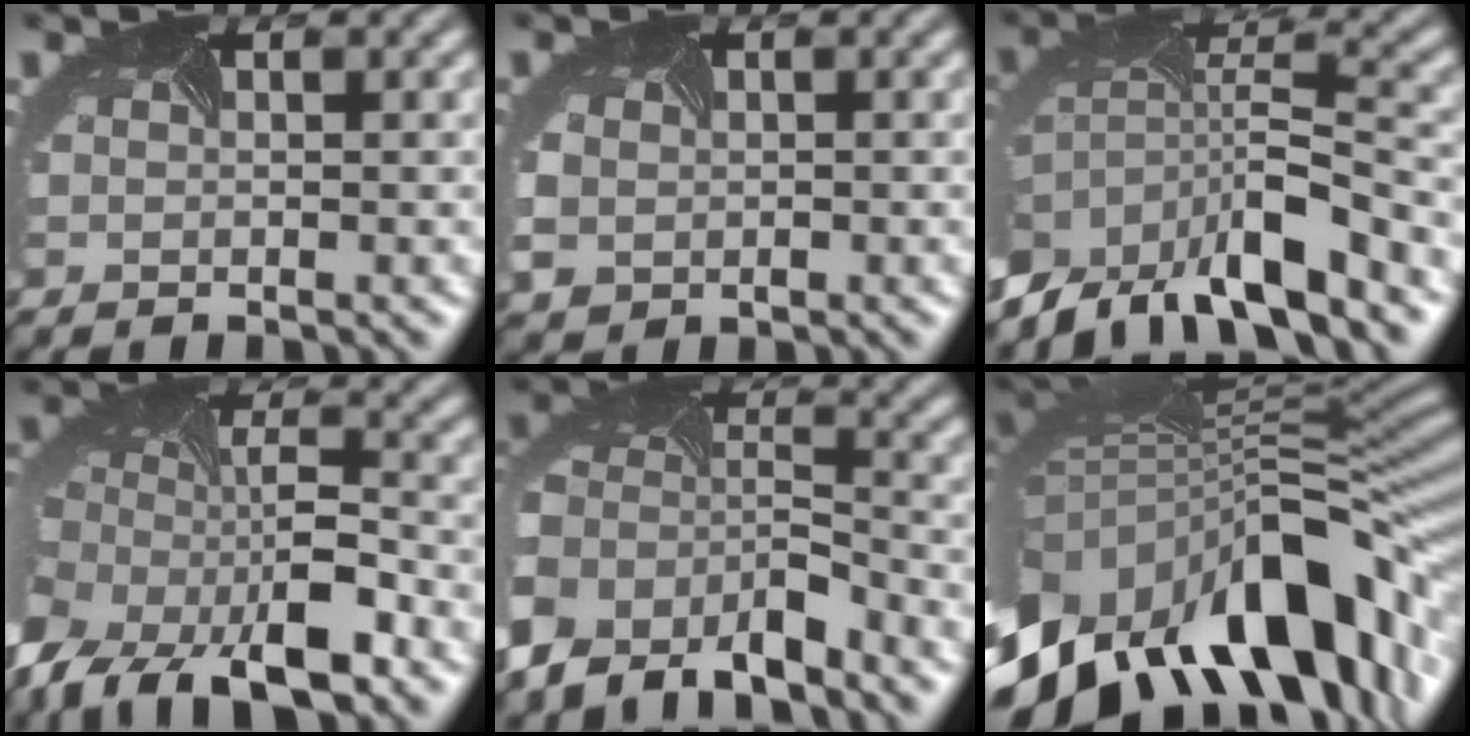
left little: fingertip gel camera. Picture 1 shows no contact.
{"total": 2.5, "force": [-0.5, 2.2, 1.1], "torque": [-0.029, -0.006, -0.006]}
{"total": 8.8, "force": [-6.1, 3.3, 5.4], "torque": [-0.101, -0.010, -0.112]}
{"total": 12.6, "force": [-7.4, 5.9, 8.2], "torque": [-0.173, -0.029, -0.124]}
{"total": 8.7, "force": [-5.5, 5.2, 4.3], "torque": [-0.087, -0.014, -0.099]}
{"total": 18.6, "force": [-6.7, 10.0, 14.1], "torque": [-0.241, -0.023, -0.101]}